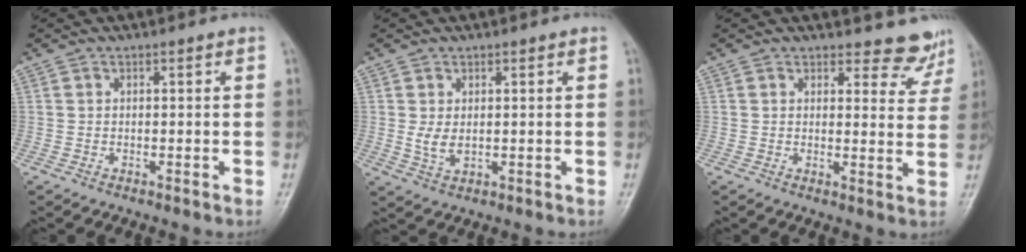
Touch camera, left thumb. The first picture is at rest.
{"total": 3.0, "force": [0.4, 1.7, 2.5], "torque": [-0.046, -0.006, 0.015]}
{"total": 6.2, "force": [5.8, 2.3, 0.1], "torque": [0.030, -0.047, 0.053]}